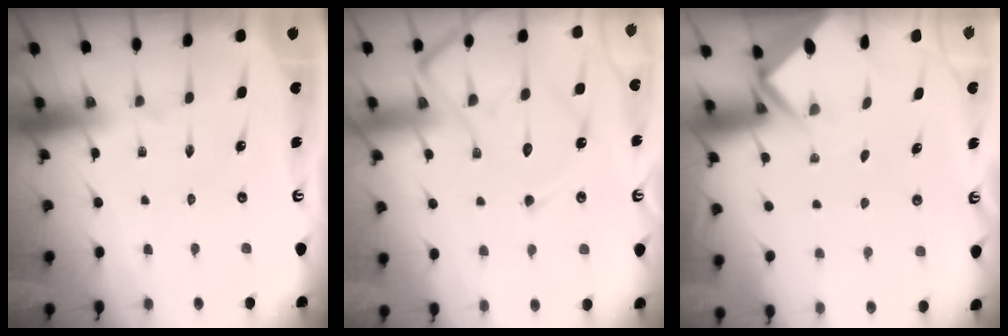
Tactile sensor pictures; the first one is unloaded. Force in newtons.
{"total": 13.6, "press": 13.5, "slide": 1.3}
{"total": 3.4, "press": 3.4, "slide": 0.2}